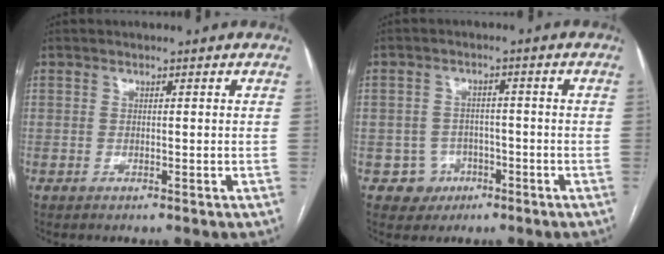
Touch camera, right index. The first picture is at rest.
{"total": 4.3, "force": [-1.8, 3.9, -0.2], "torque": [0.014, 0.017, -0.022]}